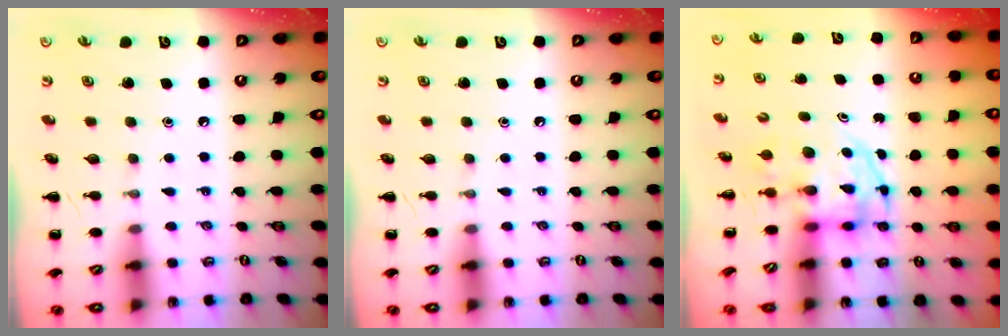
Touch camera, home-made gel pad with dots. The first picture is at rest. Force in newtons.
{"total": 0.0}
{"total": 3.7, "press": 3.7, "slide": 0.5}